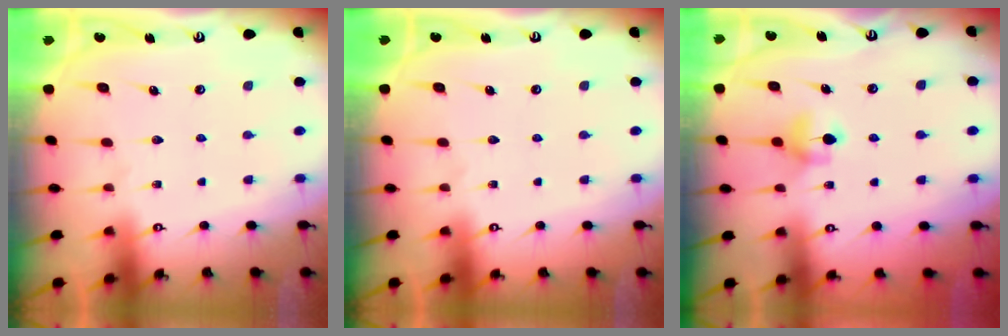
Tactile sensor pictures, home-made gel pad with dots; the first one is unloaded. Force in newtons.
{"total": 0.0}
{"total": 5.6, "press": 5.6, "slide": 0.5}